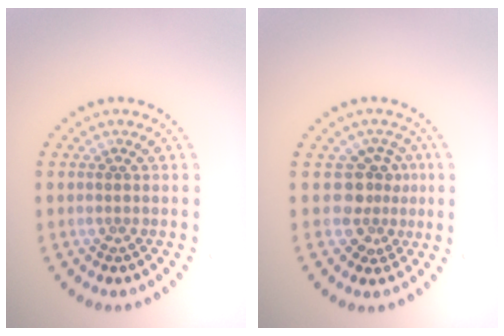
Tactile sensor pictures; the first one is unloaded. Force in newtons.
{"total": 2.8, "press": 2.0, "slide": 2.0}